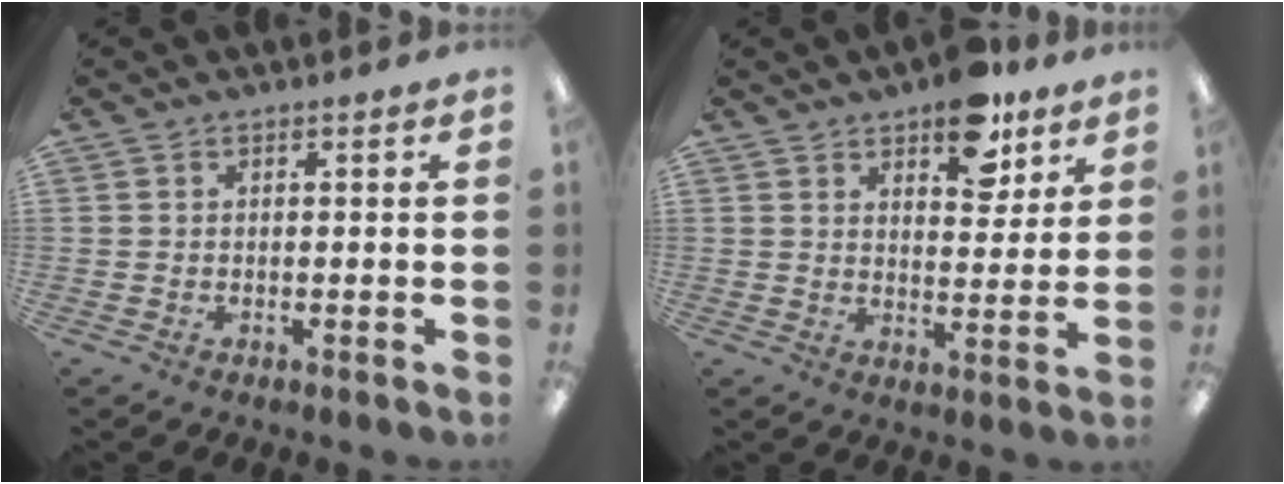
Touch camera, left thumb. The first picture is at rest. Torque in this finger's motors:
{"motor_torque": [1.38, 1.04, 0.76, -0.74, 0.16]}